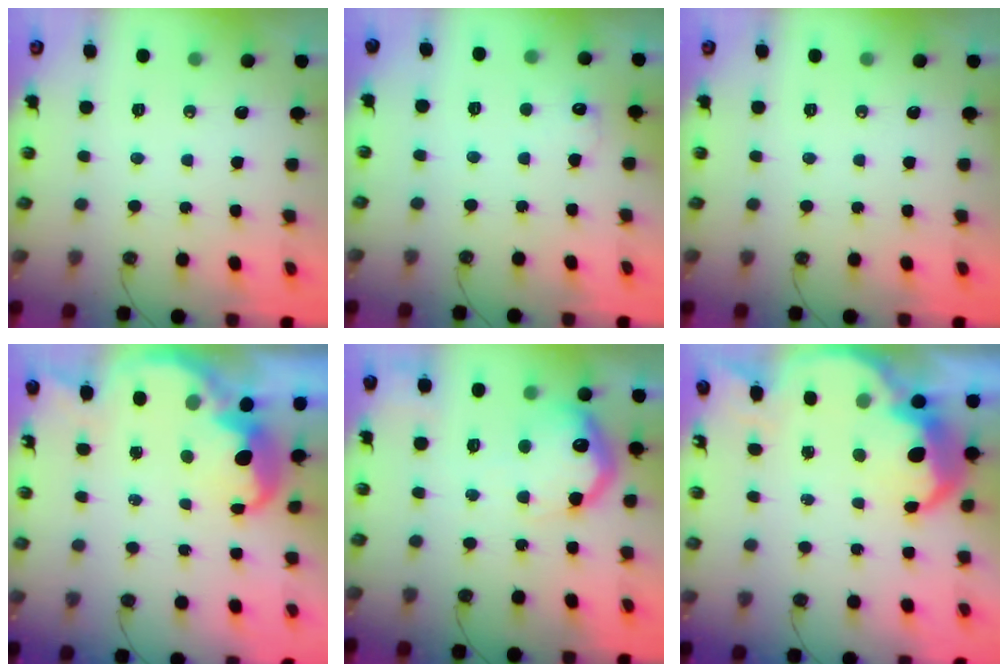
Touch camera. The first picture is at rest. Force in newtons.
{"total": 6.5, "press": 6.4, "slide": 1.1}
{"total": 0.0}
{"total": 5.0, "press": 4.9, "slide": 0.6}
{"total": 17.7, "press": 17.6, "slide": 1.4}
{"total": 9.1, "press": 9.1, "slide": 0.3}